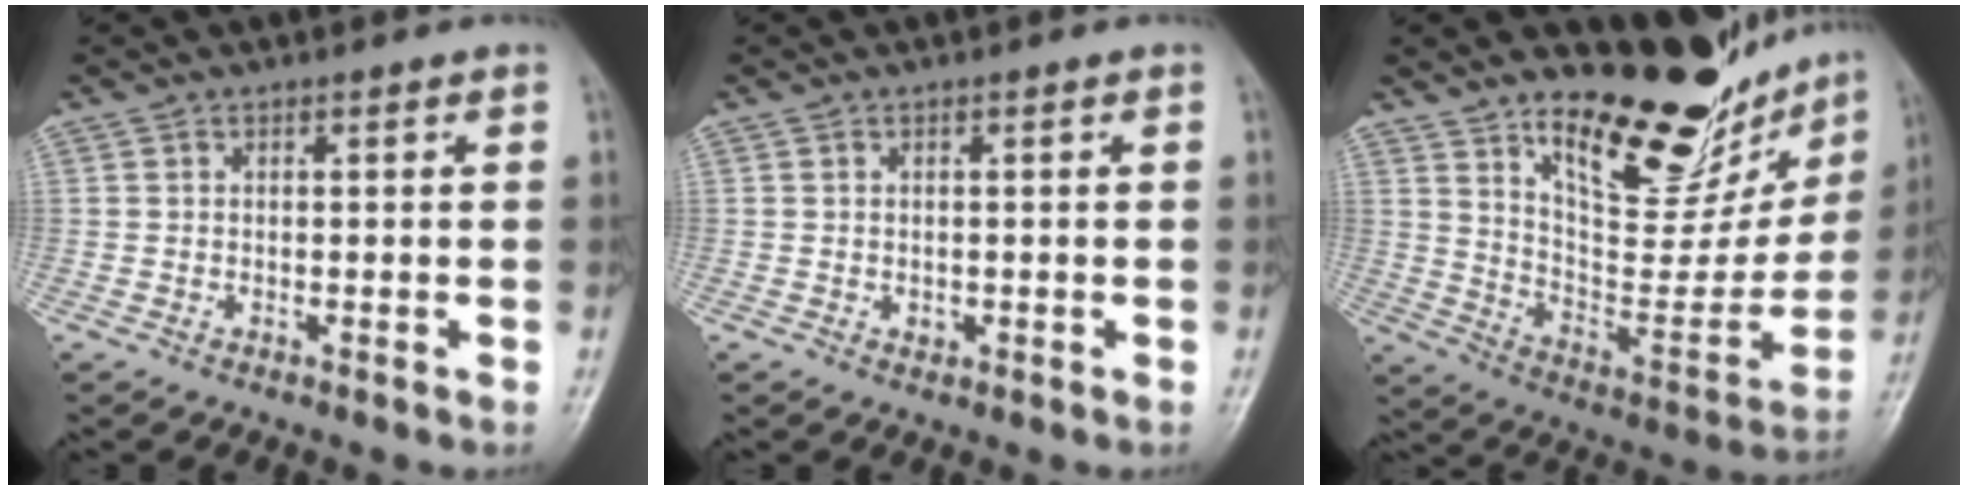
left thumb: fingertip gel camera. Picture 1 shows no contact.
{"total": 1.0, "force": [0.0, 0.8, 0.5], "torque": [-0.007, -0.001, 0.003]}
{"total": 22.4, "force": [17.2, 8.5, 11.7], "torque": [-0.111, -0.118, 0.269]}